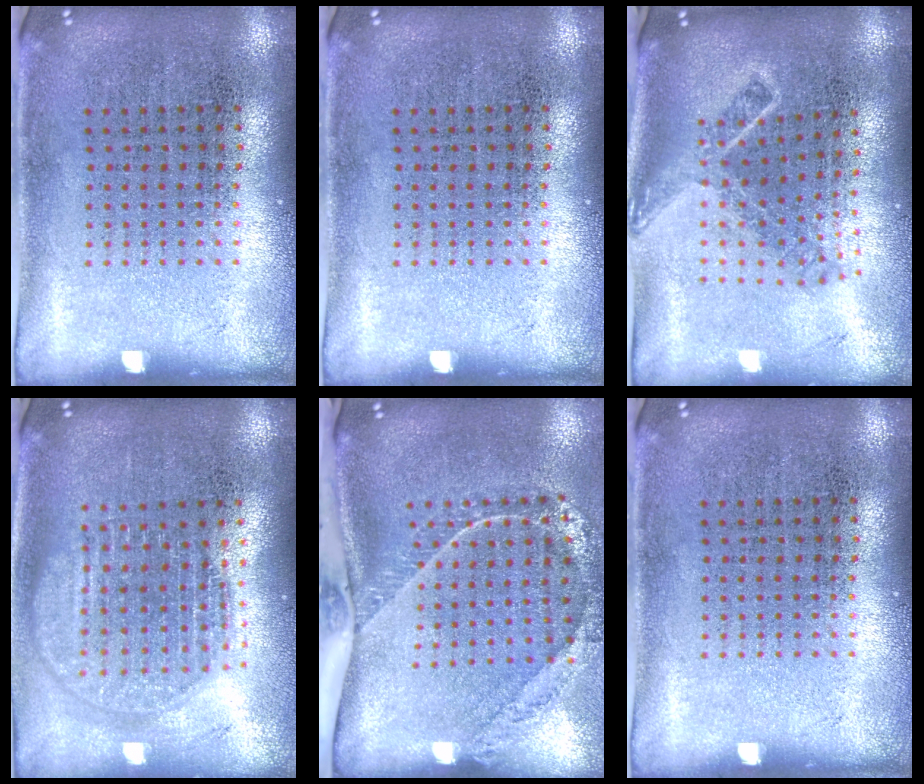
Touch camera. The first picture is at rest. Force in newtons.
{"total": 0.0}
{"total": 1.9, "press": 1.4, "slide": 1.3}
{"total": 1.8, "press": 1.5, "slide": 1.0}
{"total": 2.1, "press": 1.6, "slide": 1.3}
{"total": 0.0}